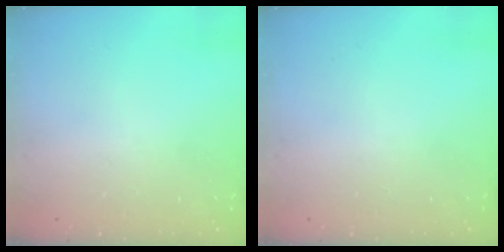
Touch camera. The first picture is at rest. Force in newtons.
{"total": 0.0}